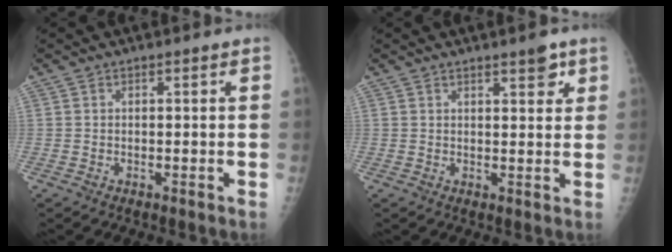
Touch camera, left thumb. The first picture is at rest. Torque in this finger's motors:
{"motor_torque": [0.02, 0.19, 0.09, 0.09, 0.02]}